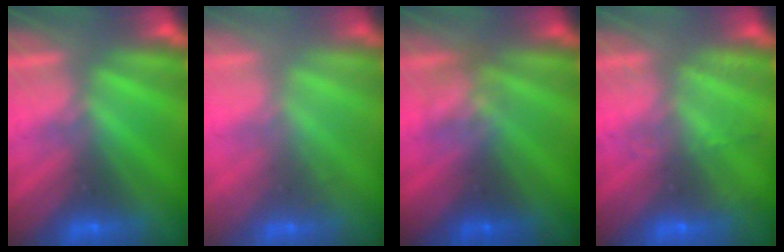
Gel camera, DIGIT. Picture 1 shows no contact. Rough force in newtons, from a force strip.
{"total": 2.3}
{"total": 2.4}
{"total": 2.0}